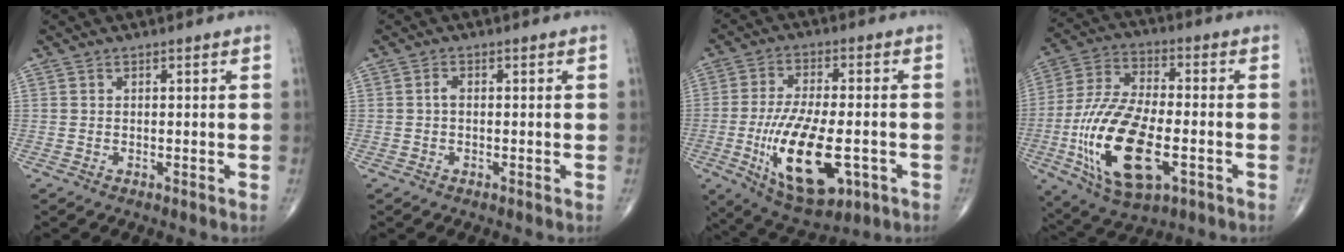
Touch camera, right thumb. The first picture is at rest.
{"total": 1.1, "force": [-0.1, 0.6, 0.9], "torque": [-0.015, 0.002, -0.006]}
{"total": 17.8, "force": [-4.8, 7.6, 15.3], "torque": [-0.275, -0.001, -0.065]}
{"total": 20.7, "force": [-5.5, 9.5, 17.5], "torque": [-0.352, 0.011, -0.090]}